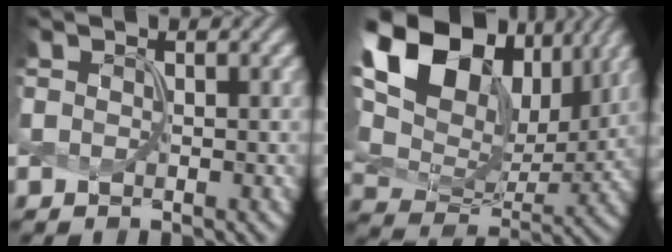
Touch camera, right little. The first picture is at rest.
{"total": 16.6, "force": [7.2, 10.9, 10.3], "torque": [-0.217, 0.034, 0.128]}